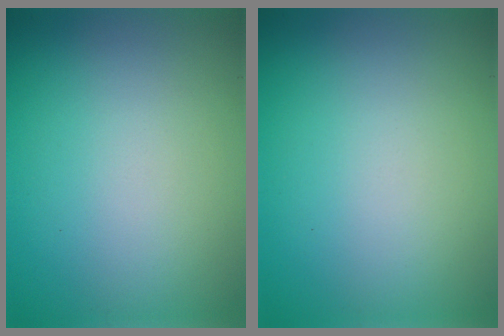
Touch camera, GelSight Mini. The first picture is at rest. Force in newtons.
{"total": 0.0}